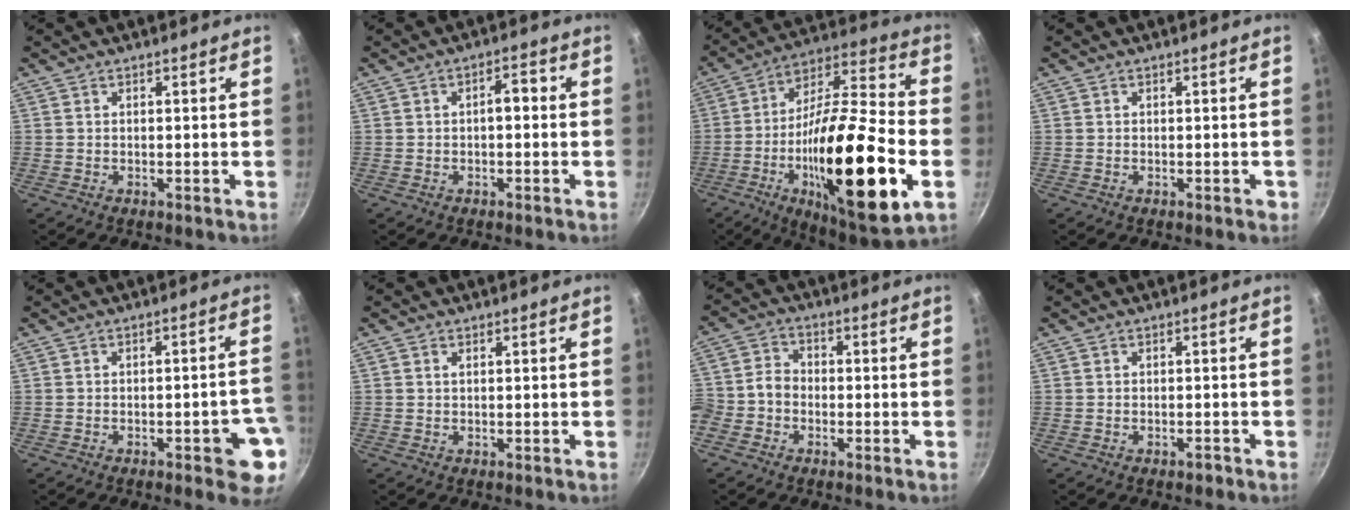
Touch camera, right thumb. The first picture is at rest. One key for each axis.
{"total": 3.1, "fx": -0.3, "fy": 1.6, "fz": 2.6, "tx": -0.027, "ty": 0.015, "tz": -0.007}
{"total": 31.2, "fx": -8.3, "fy": 9.3, "fz": 28.6, "tx": -0.457, "ty": 0.026, "tz": -0.135}
{"total": 0.8, "fx": -0.2, "fy": 0.6, "fz": 0.4, "tx": 0.000, "ty": 0.003, "tz": -0.003}
{"total": 7.9, "fx": -2.8, "fy": 2.8, "fz": 6.9, "tx": -0.057, "ty": 0.022, "tz": -0.028}
{"total": 0.8, "fx": 0.3, "fy": 0.5, "fz": 0.5, "tx": -0.009, "ty": 0.002, "tz": 0.005}
{"total": 6.9, "fx": -2.5, "fy": 5.6, "fz": 3.2, "tx": -0.052, "ty": 0.033, "tz": -0.063}
{"total": 1.0, "fx": -0.7, "fy": 0.5, "fz": 0.5, "tx": -0.004, "ty": 0.010, "tz": -0.006}